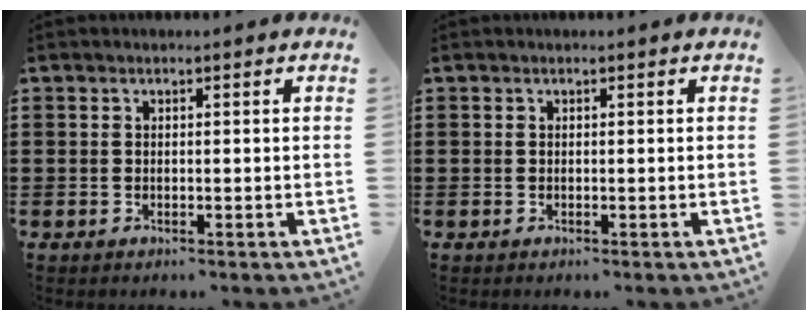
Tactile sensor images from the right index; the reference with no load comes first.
{"total": 0.0}